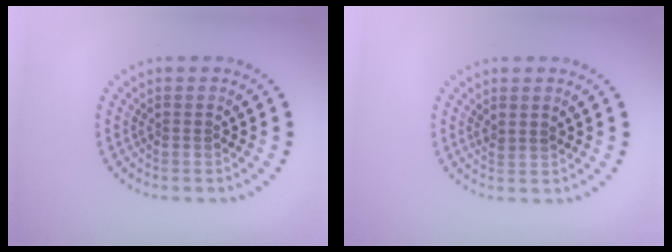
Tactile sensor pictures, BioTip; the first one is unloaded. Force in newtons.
{"total": 0.7, "press": 0.5, "slide": 0.5}